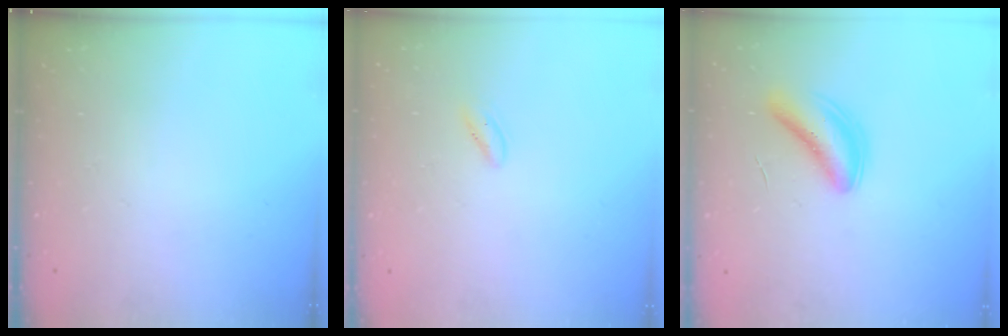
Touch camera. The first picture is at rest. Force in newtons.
{"total": 1.8, "press": 1.5, "slide": 0.9}
{"total": 5.1, "press": 5.1, "slide": 0.3}